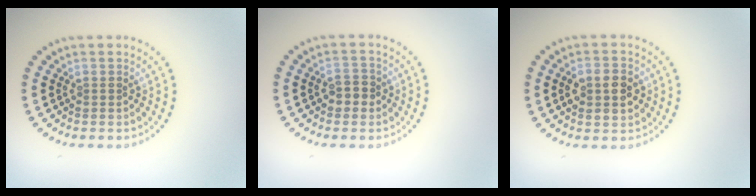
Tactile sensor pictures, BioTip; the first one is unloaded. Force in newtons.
{"total": 1.9, "press": 1.8, "slide": 0.4}
{"total": 3.8, "press": 3.8, "slide": 0.2}